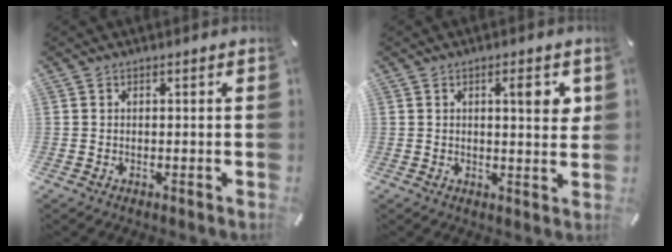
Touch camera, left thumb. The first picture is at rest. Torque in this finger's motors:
{"motor_torque": [0.94, 1.31, 0.28, -0.35, 0.16]}